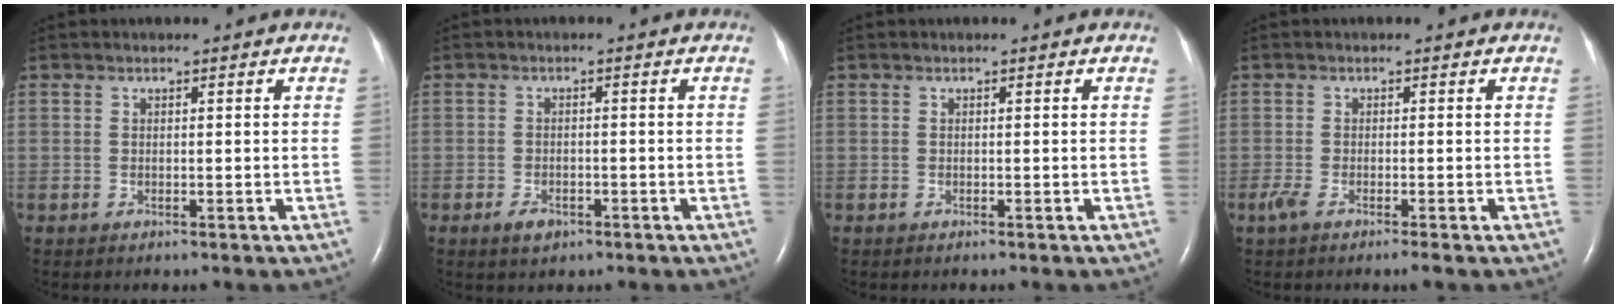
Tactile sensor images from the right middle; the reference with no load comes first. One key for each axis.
{"total": 2.4, "fx": -1.5, "fy": 1.4, "fz": 1.3, "tx": -0.023, "ty": 0.002, "tz": -0.018}
{"total": 0.0}
{"total": 2.2, "fx": -1.5, "fy": 0.1, "fz": 1.7, "tx": -0.043, "ty": -0.007, "tz": -0.034}